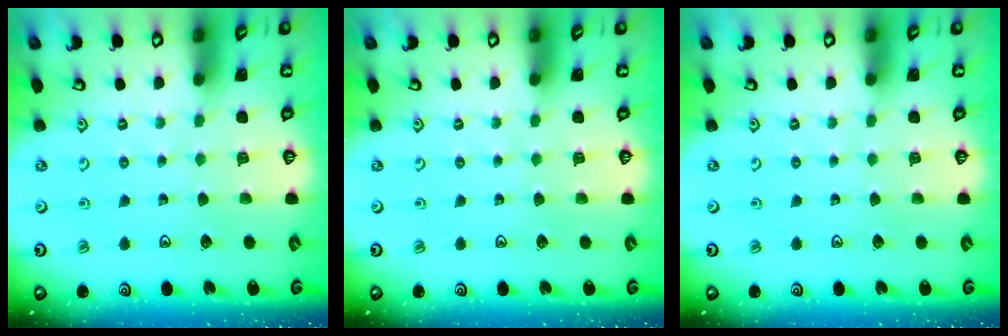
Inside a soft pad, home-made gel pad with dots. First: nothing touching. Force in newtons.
{"total": 0.0}
{"total": 0.0}